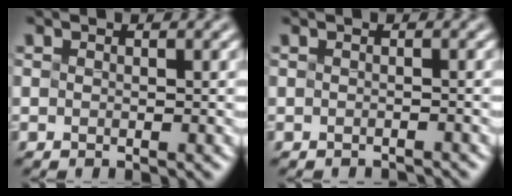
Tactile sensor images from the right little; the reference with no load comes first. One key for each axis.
{"total": 1.2, "fx": -1.1, "fy": 0.0, "fz": 0.3, "tx": 0.003, "ty": -0.011, "tz": -0.019}